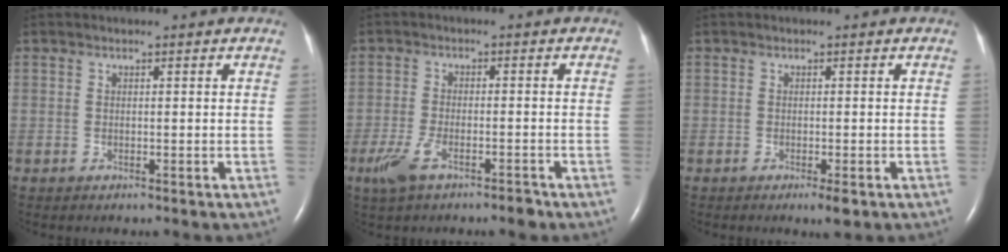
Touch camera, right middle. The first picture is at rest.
{"total": 5.7, "force": [-3.7, 1.5, 4.1], "torque": [-0.087, -0.009, -0.064]}
{"total": 1.8, "force": [-0.9, 0.2, 1.5], "torque": [-0.021, -0.005, -0.011]}